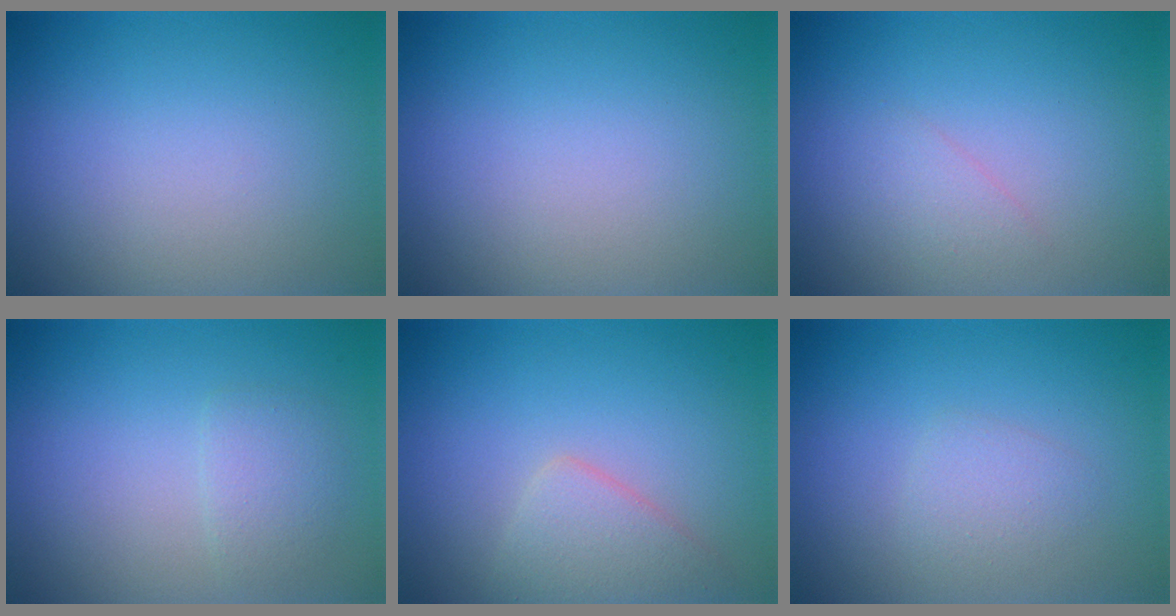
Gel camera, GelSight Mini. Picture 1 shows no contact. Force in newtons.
{"total": 0.0}
{"total": 1.0, "press": 1.0, "slide": 0.0}
{"total": 1.6, "press": 1.6, "slide": 0.0}
{"total": 2.7, "press": 2.7, "slide": 0.0}
{"total": 1.4, "press": 1.4, "slide": 0.1}